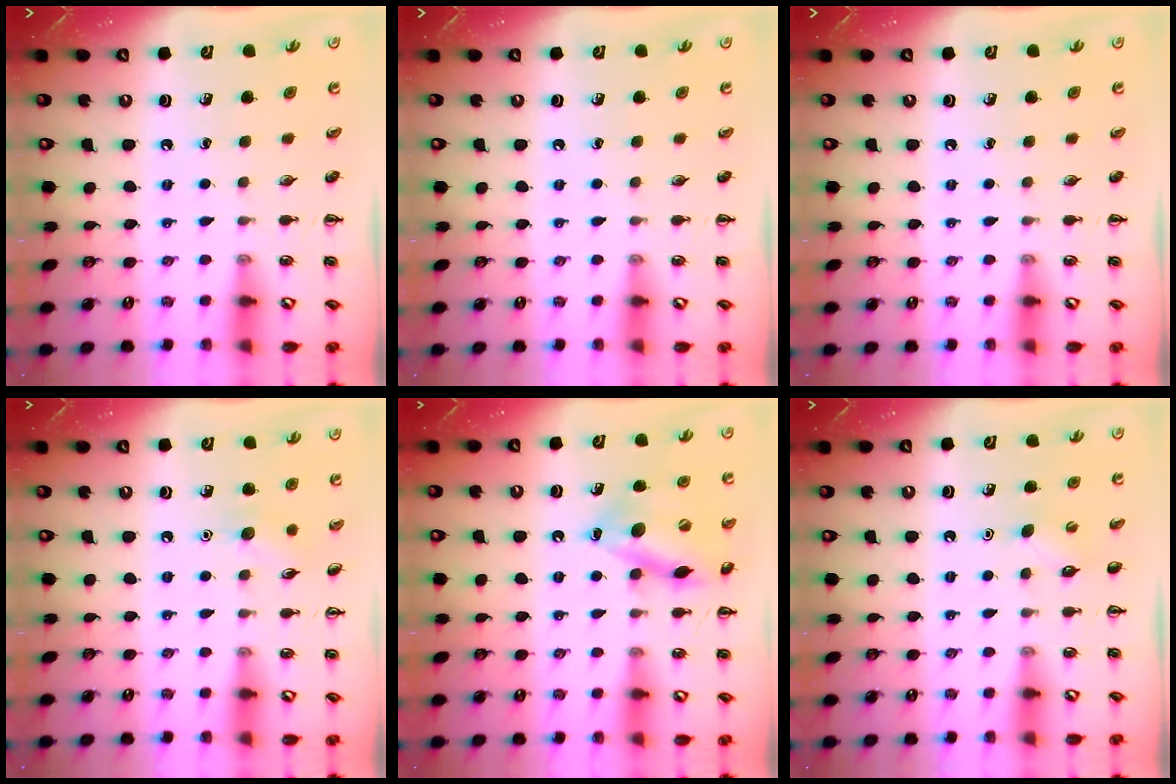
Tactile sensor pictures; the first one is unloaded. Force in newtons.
{"total": 0.0}
{"total": 0.0}
{"total": 6.8, "press": 6.7, "slide": 1.4}
{"total": 14.8, "press": 14.5, "slide": 2.7}
{"total": 2.8, "press": 2.7, "slide": 0.8}